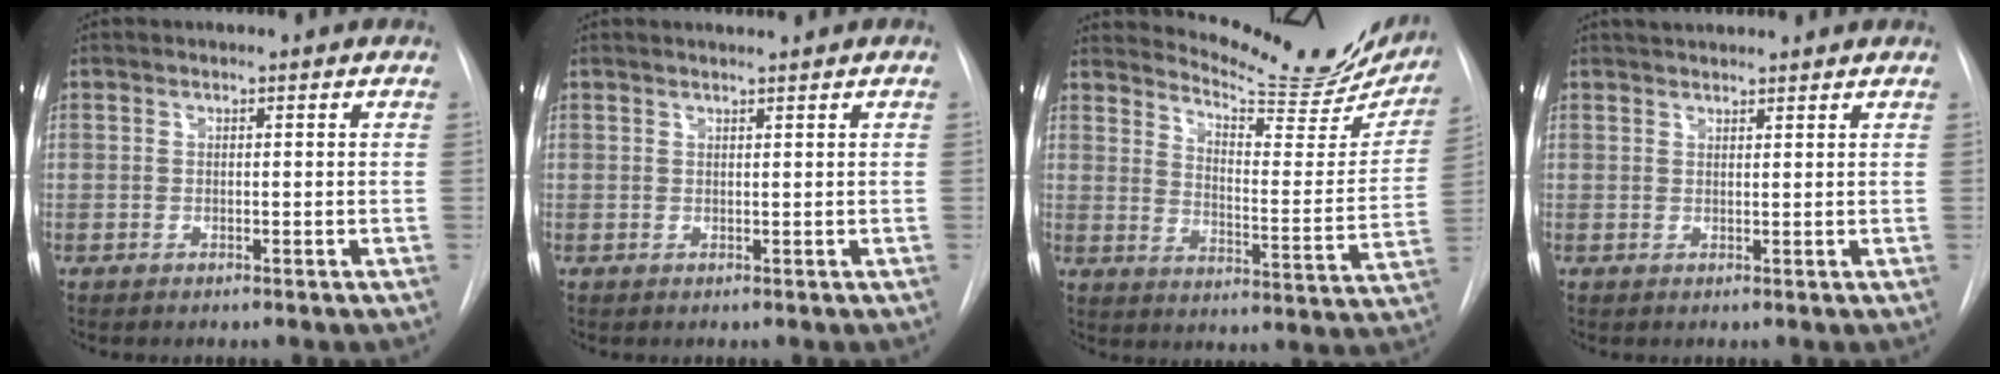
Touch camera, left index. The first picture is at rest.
{"total": 1.8, "force": [1.6, -0.5, 0.6], "torque": [-0.007, 0.004, 0.030]}
{"total": 19.9, "force": [18.5, 3.1, 6.5], "torque": [-0.088, -0.077, 0.232]}
{"total": 6.0, "force": [5.6, 0.8, 2.0], "torque": [-0.031, 0.035, 0.076]}